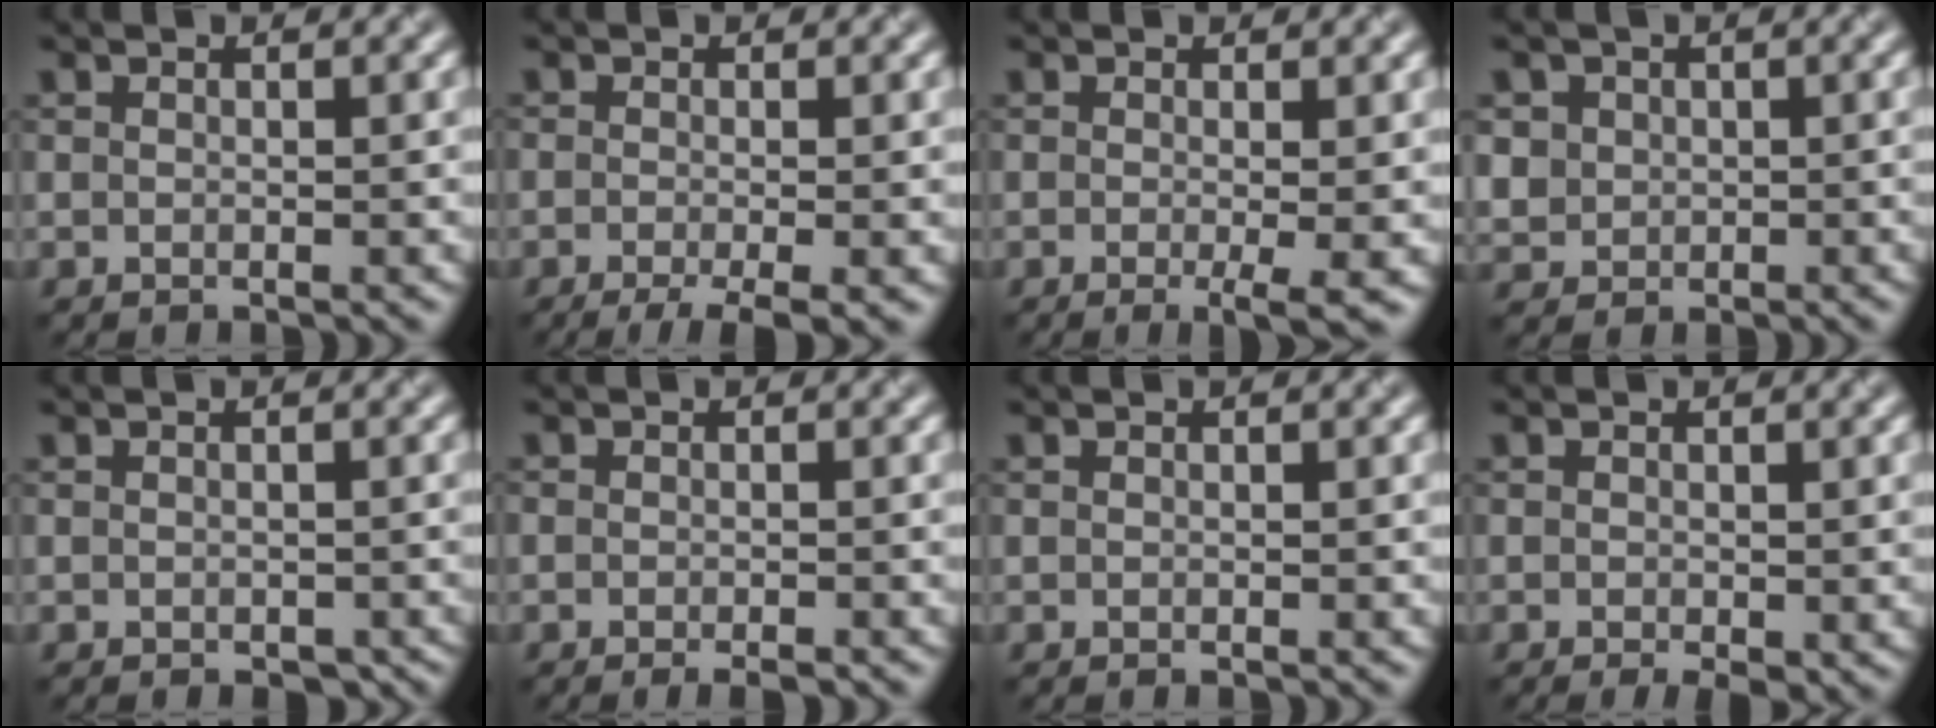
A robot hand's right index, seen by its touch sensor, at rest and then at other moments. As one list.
[{"total": 4.1, "force": [-2.3, 1.0, 3.2], "torque": [-0.055, -0.010, -0.040]}, {"total": 2.8, "force": [-0.6, 0.4, 2.7], "torque": [-0.043, -0.013, -0.007]}, {"total": 2.9, "force": [0.8, 2.7, 0.7], "torque": [-0.020, 0.008, 0.026]}, {"total": 1.0, "force": [-0.6, 0.7, 0.5], "torque": [-0.007, -0.010, -0.007]}, {"total": 1.5, "force": [-1.0, 0.5, 1.0], "torque": [-0.013, -0.004, -0.015]}, {"total": 0.0}, {"total": 1.6, "force": [-0.4, 0.7, 1.4], "torque": [-0.019, -0.008, -0.003]}]